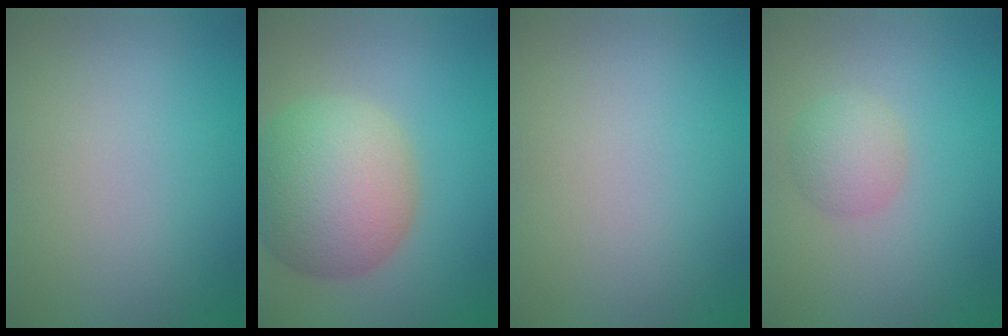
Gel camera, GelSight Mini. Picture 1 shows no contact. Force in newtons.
{"total": 9.6, "press": 9.6, "slide": 0.6}
{"total": 0.0}
{"total": 2.3, "press": 2.3, "slide": 0.1}